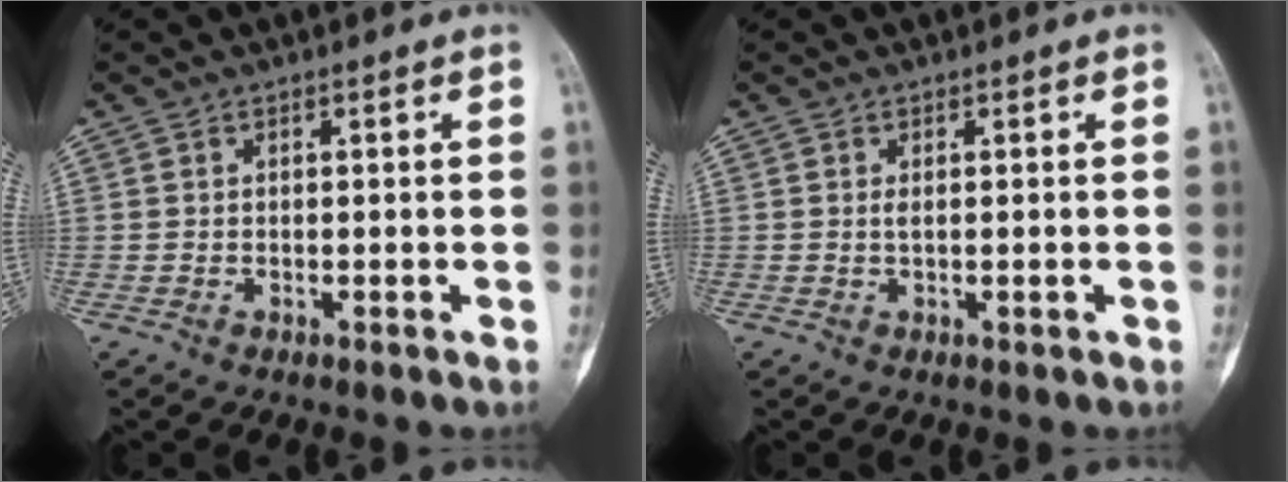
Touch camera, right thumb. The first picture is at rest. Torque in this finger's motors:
{"motor_torque": [0.34, 0.46, 0.39, -0.15, 0.16]}